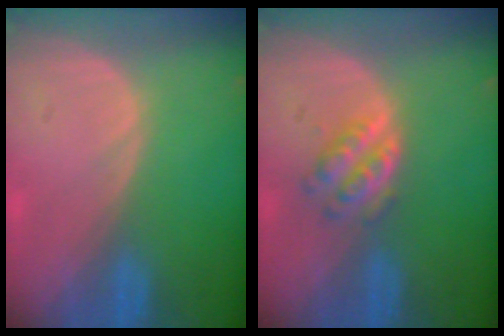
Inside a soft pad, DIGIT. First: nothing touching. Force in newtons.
{"total": 4.1, "press": 4.1, "slide": 0.4}